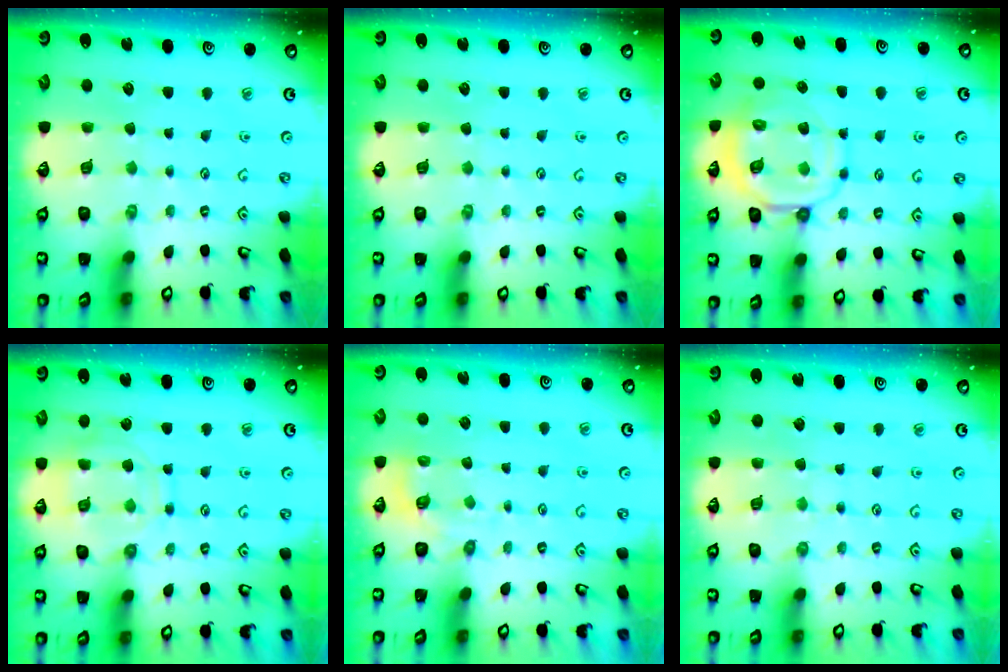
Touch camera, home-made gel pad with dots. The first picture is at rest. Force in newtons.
{"total": 0.0}
{"total": 12.4, "press": 12.3, "slide": 1.8}
{"total": 12.4, "press": 12.3, "slide": 1.1}
{"total": 2.8, "press": 2.2, "slide": 1.8}
{"total": 2.9, "press": 2.9, "slide": 0.5}